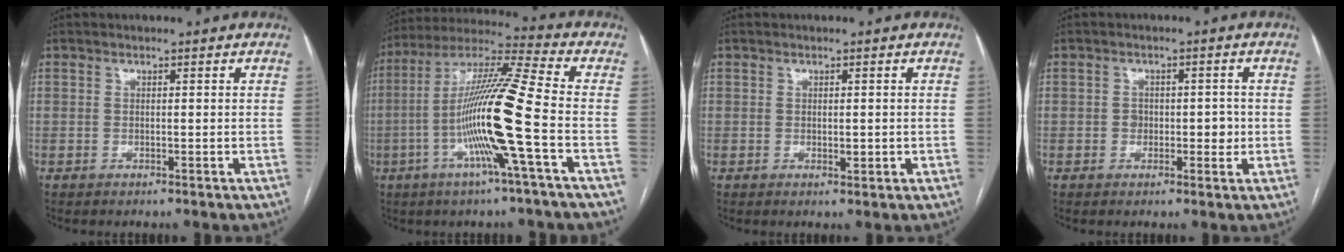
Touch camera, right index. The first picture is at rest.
{"total": 16.4, "force": [-4.2, -1.5, 15.8], "torque": [-0.303, -0.002, -0.092]}
{"total": 1.3, "force": [-0.1, 0.4, 1.2], "torque": [-0.019, -0.004, 0.002]}
{"total": 3.1, "force": [-0.4, 2.0, 2.4], "torque": [-0.026, 0.007, -0.003]}